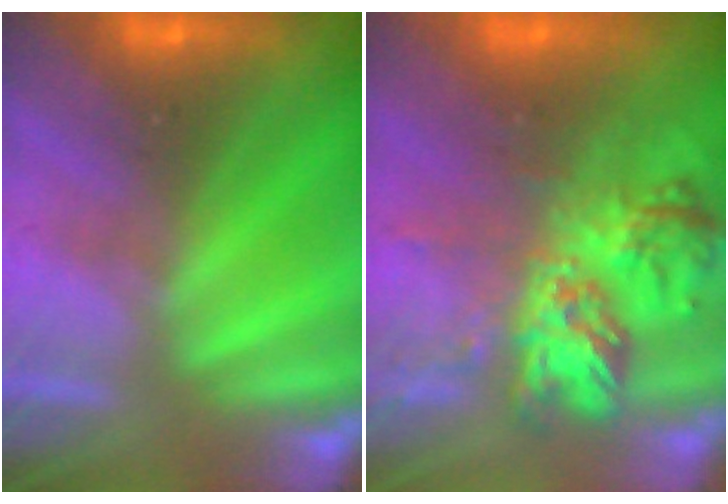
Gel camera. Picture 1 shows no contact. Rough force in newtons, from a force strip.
{"total": 9.0}